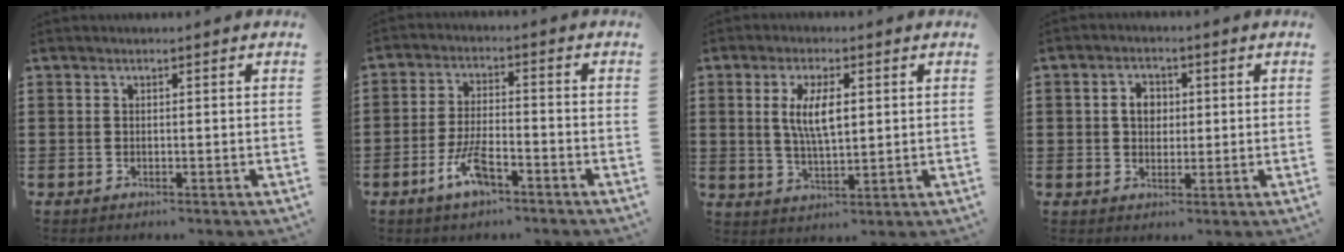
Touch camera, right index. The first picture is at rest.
{"total": 6.7, "force": [-3.7, 2.3, 5.1], "torque": [-0.115, -0.002, -0.072]}
{"total": 6.4, "force": [1.3, 2.3, 5.9], "torque": [-0.118, 0.007, 0.020]}
{"total": 3.7, "force": [0.4, 2.8, 2.3], "torque": [-0.054, 0.014, 0.005]}